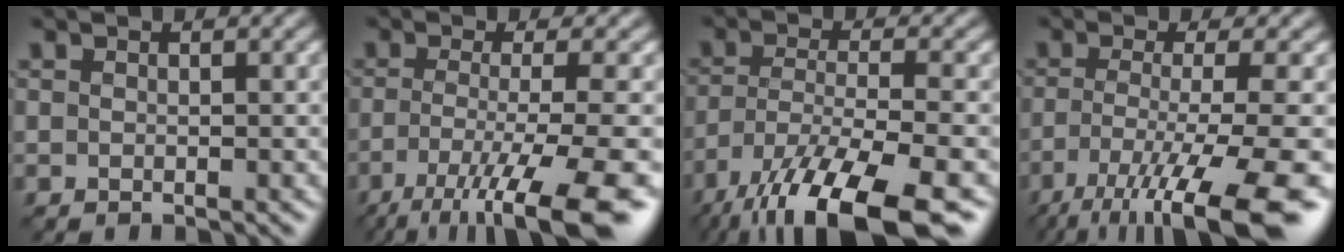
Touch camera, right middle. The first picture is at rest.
{"total": 10.0, "force": [-5.5, 2.3, 8.0], "torque": [-0.128, -0.015, -0.095]}
{"total": 12.8, "force": [-8.9, 3.6, 8.5], "torque": [-0.181, -0.019, -0.154]}
{"total": 11.5, "force": [-6.8, 2.4, 8.9], "torque": [-0.150, -0.013, -0.114]}